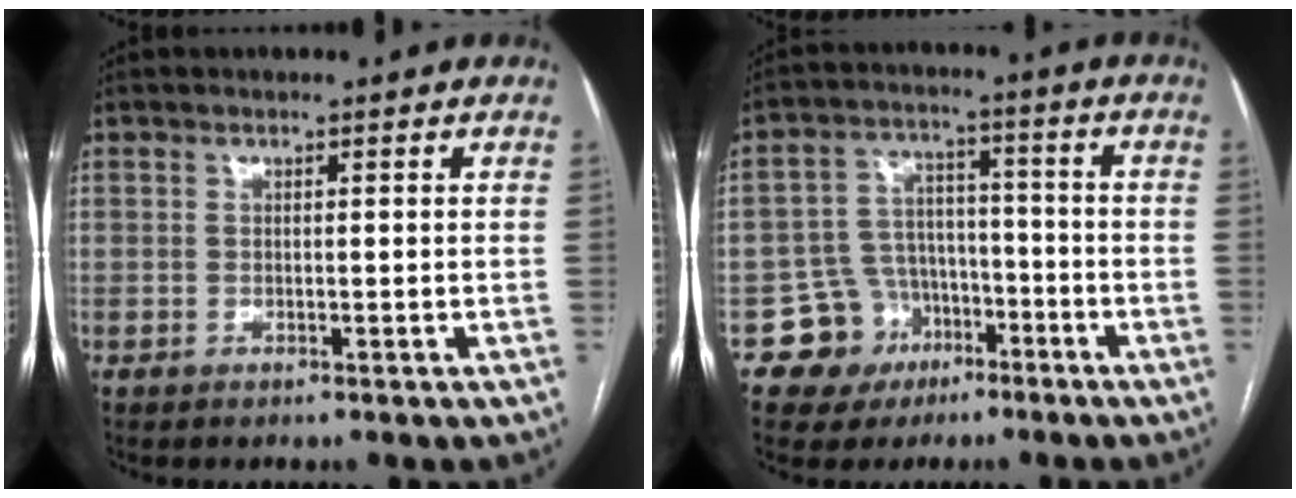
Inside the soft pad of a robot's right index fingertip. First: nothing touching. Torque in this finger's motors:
{"motor_torque": [-0.11, 0.00, -0.70, -0.21]}